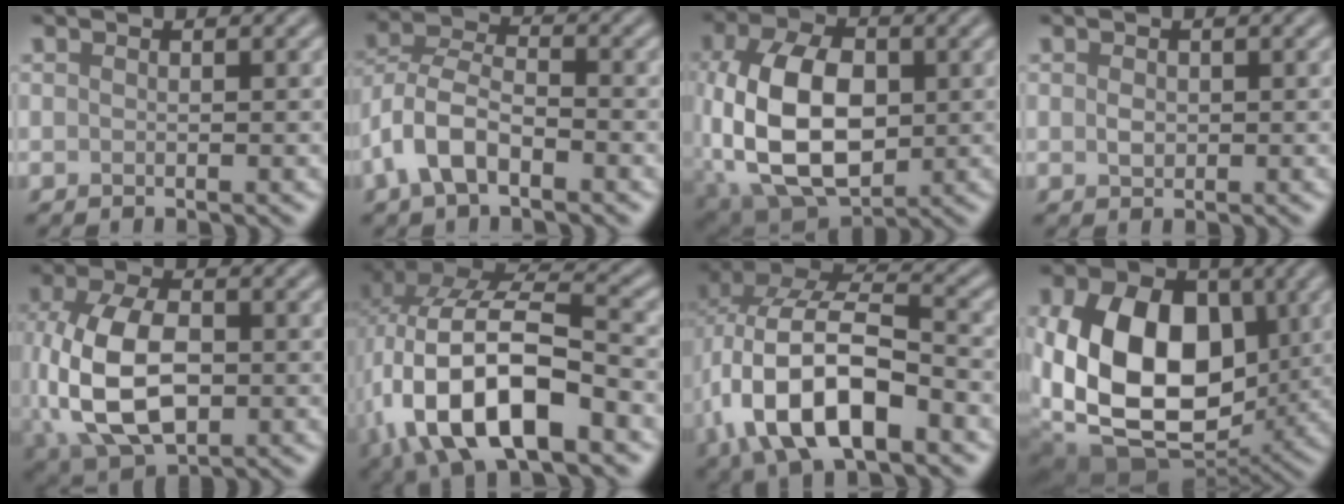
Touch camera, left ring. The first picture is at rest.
{"total": 5.8, "force": [-2.6, 2.9, 4.3], "torque": [-0.085, 0.006, -0.061]}
{"total": 12.1, "force": [-1.0, 7.5, 9.5], "torque": [-0.203, -0.002, -0.023]}
{"total": 1.2, "force": [0.1, 0.9, 0.8], "torque": [-0.016, -0.002, 0.001]}
{"total": 11.0, "force": [-1.3, 6.8, 8.6], "torque": [-0.202, -0.014, -0.019]}
{"total": 13.8, "force": [-3.4, 6.6, 11.6], "torque": [-0.223, -0.001, -0.062]}
{"total": 12.4, "force": [-3.7, 6.3, 10.0], "torque": [-0.202, 0.001, -0.073]}
{"total": 14.8, "force": [0.0, 10.4, 10.6], "torque": [-0.207, -0.029, 0.006]}